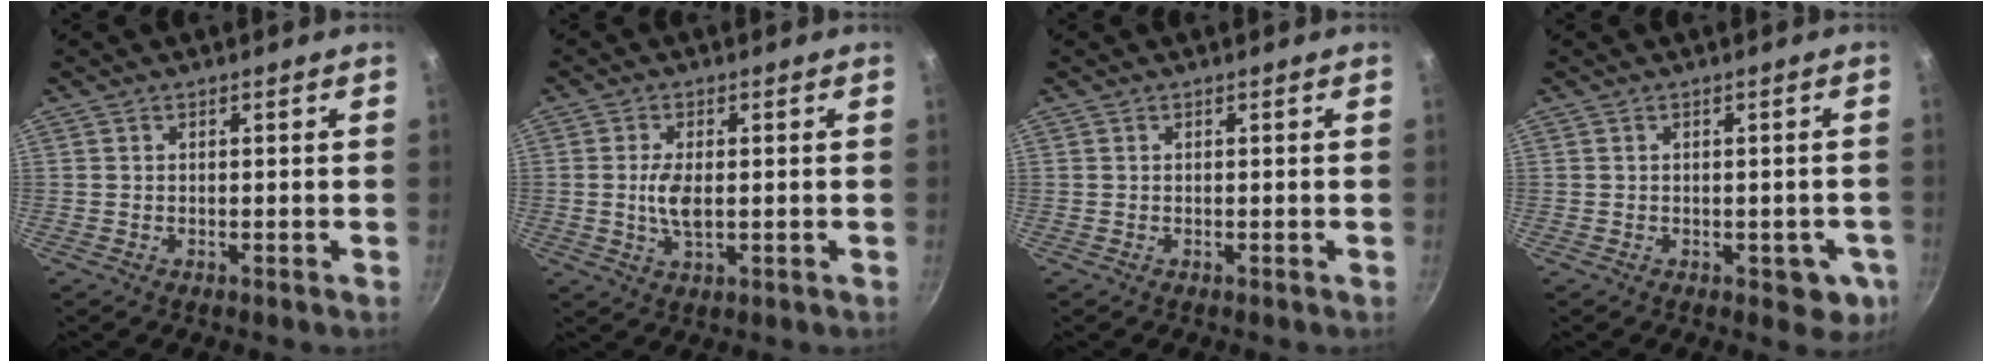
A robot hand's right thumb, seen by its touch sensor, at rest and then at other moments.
{"total": 4.8, "force": [0.0, 2.2, 4.3], "torque": [-0.088, -0.005, 0.002]}
{"total": 0.0}
{"total": 4.2, "force": [-1.7, 2.4, 3.0], "torque": [-0.008, 0.005, -0.017]}